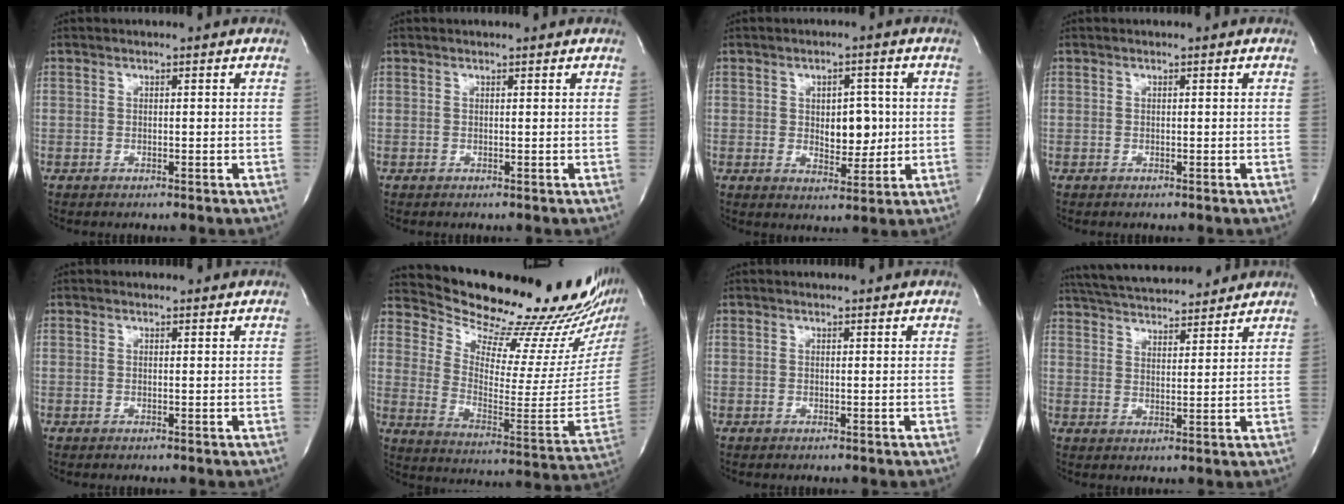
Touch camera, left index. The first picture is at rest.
{"total": 1.0, "force": [1.0, 0.0, 0.1], "torque": [-0.003, 0.009, 0.009]}
{"total": 5.1, "force": [0.1, 2.9, 4.2], "torque": [-0.050, -0.003, 0.005]}
{"total": 0.0}
{"total": 0.7, "force": [0.6, 0.1, -0.3], "torque": [-0.004, -0.004, 0.003]}
{"total": 24.6, "force": [22.3, 1.8, 10.3], "torque": [-0.157, -0.106, 0.301]}
{"total": 1.6, "force": [1.5, 0.1, 0.1], "torque": [-0.003, 0.006, 0.014]}
{"total": 15.3, "force": [14.1, 2.5, 5.3], "torque": [-0.095, 0.029, 0.215]}